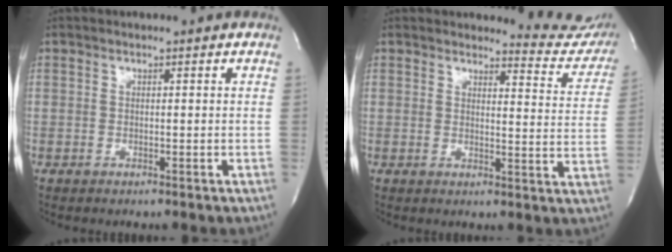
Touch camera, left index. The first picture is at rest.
{"total": 10.2, "force": [10.1, 1.2, 0.0], "torque": [0.024, -0.087, 0.085]}